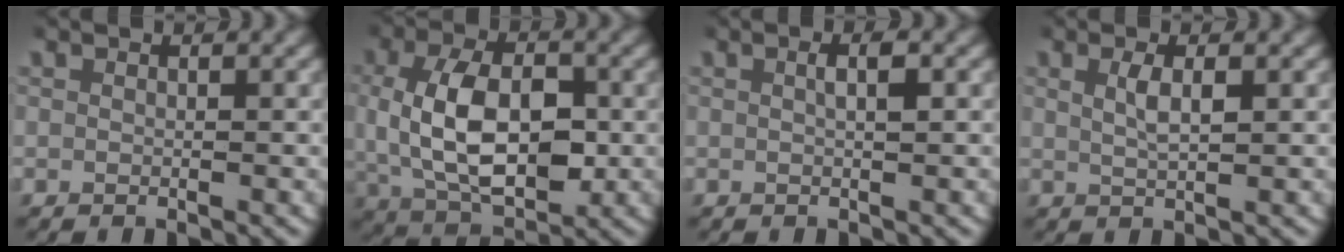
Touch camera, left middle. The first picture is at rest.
{"total": 9.4, "force": [-0.4, 5.9, 7.3], "torque": [-0.153, -0.015, 0.002]}
{"total": 1.5, "force": [0.2, 0.2, 1.5], "torque": [-0.020, 0.004, 0.000]}
{"total": 1.8, "force": [0.6, 0.3, 1.7], "torque": [-0.033, -0.005, 0.016]}